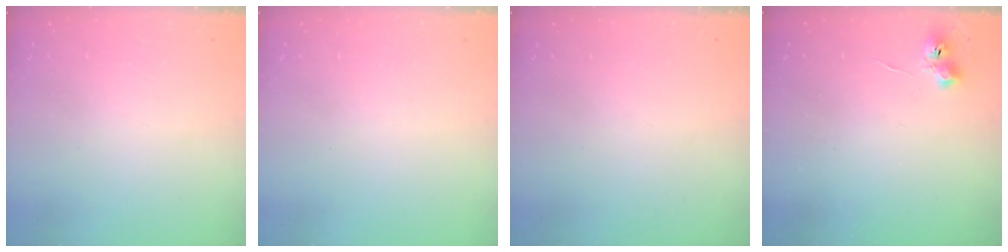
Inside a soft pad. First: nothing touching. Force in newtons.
{"total": 0.0}
{"total": 0.0}
{"total": 6.3, "press": 6.3, "slide": 0.7}